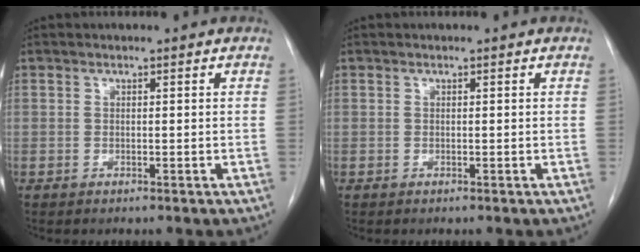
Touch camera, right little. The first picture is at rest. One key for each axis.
{"total": 0.0}